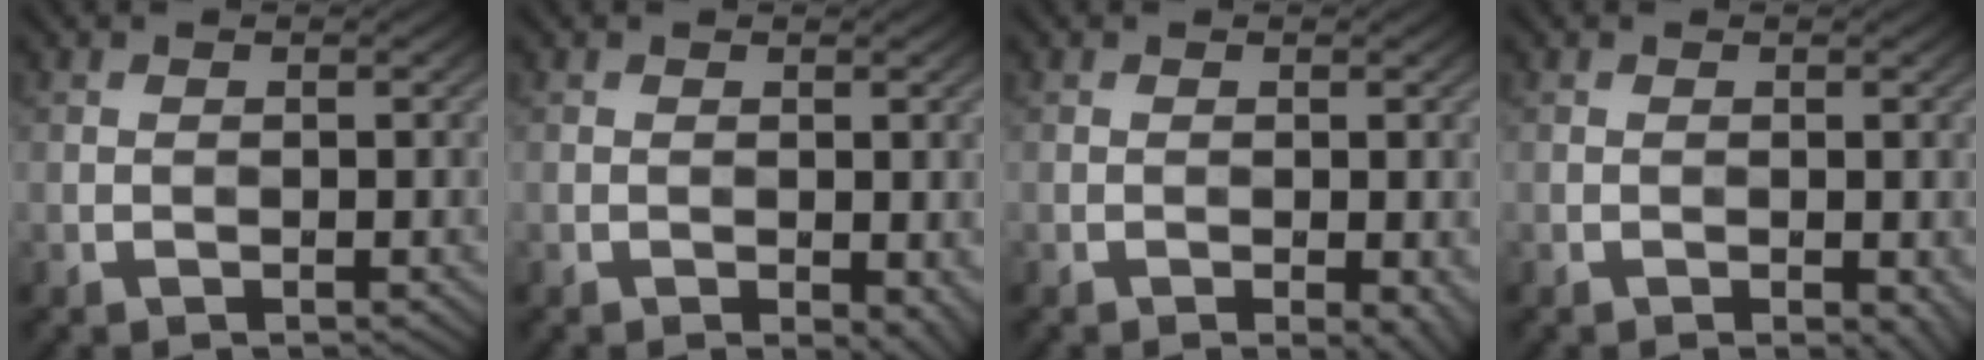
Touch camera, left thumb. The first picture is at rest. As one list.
[{"total": 2.7, "force": [-0.9, 1.4, 2.1], "torque": [-0.025, -0.010, -0.008]}, {"total": 2.0, "force": [-0.7, 0.6, 1.8], "torque": [-0.024, -0.006, -0.007]}, {"total": 1.7, "force": [-0.5, 0.8, 1.4], "torque": [-0.019, -0.008, -0.004]}]